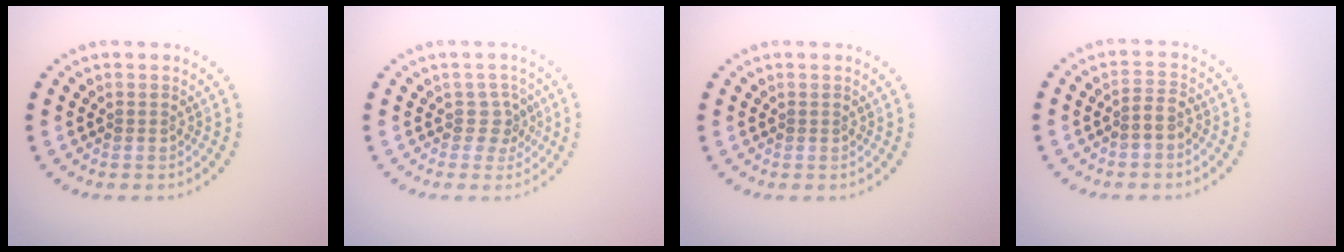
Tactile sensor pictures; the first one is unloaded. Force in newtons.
{"total": 1.8, "press": 1.3, "slide": 1.1}
{"total": 0.0}
{"total": 1.7, "press": 1.5, "slide": 0.9}